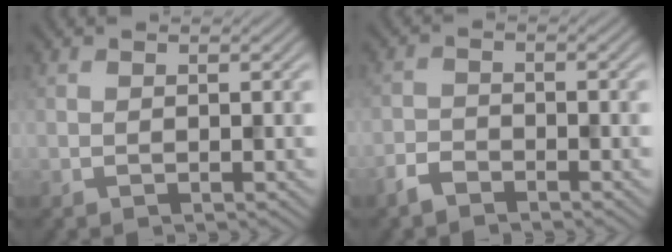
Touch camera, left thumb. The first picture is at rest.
{"total": 2.5, "force": [-2.1, 1.0, 1.0], "torque": [-0.021, -0.001, -0.050]}